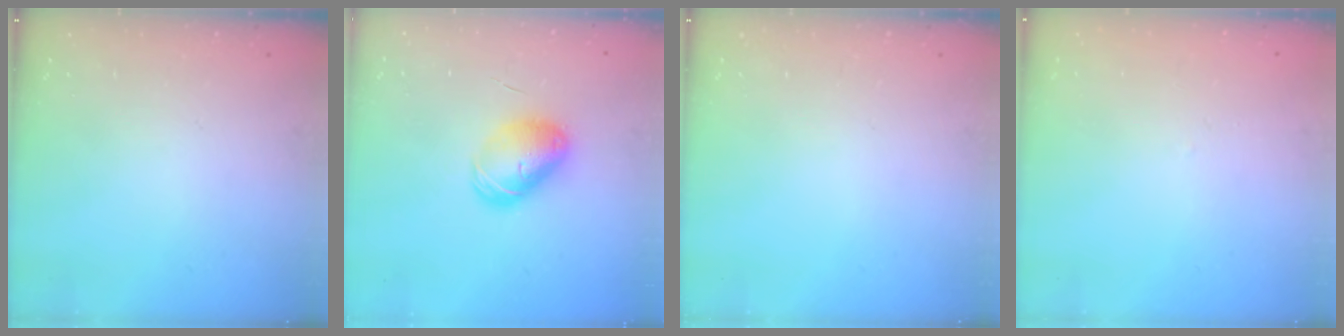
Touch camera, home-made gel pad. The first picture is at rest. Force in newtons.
{"total": 9.3, "press": 9.2, "slide": 1.6}
{"total": 0.0}
{"total": 1.6, "press": 1.6, "slide": 0.3}